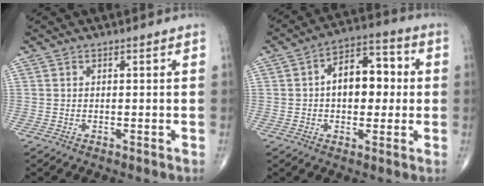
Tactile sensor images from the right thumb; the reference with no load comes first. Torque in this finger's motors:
{"motor_torque": [0.66, 2.89, 1.18, -0.09, 0.04]}